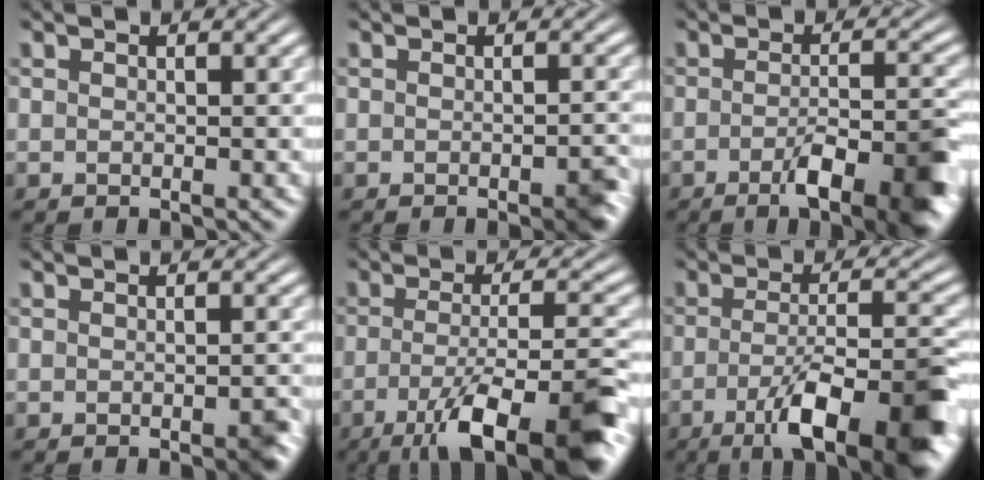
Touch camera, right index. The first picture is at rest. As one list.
[{"total": 1.9, "force": [-1.2, 0.3, 1.4], "torque": [-0.018, 0.000, -0.021]}, {"total": 7.7, "force": [-3.4, 1.6, 6.7], "torque": [-0.090, -0.011, -0.054]}, {"total": 1.6, "force": [-1.0, 0.3, 1.2], "torque": [-0.014, 0.001, -0.018]}, {"total": 11.1, "force": [-5.9, 2.9, 8.9], "torque": [-0.134, -0.029, -0.074]}, {"total": 11.6, "force": [-5.1, 3.0, 9.9], "torque": [-0.141, -0.023, -0.067]}]